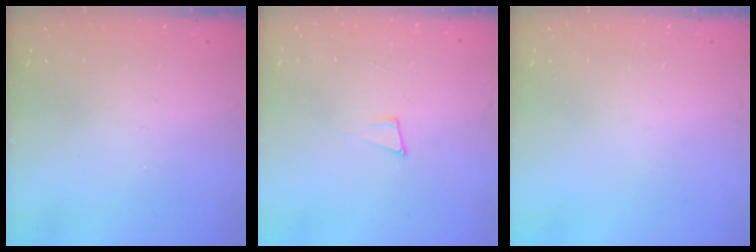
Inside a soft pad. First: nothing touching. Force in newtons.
{"total": 4.8, "press": 3.6, "slide": 3.2}
{"total": 0.0}